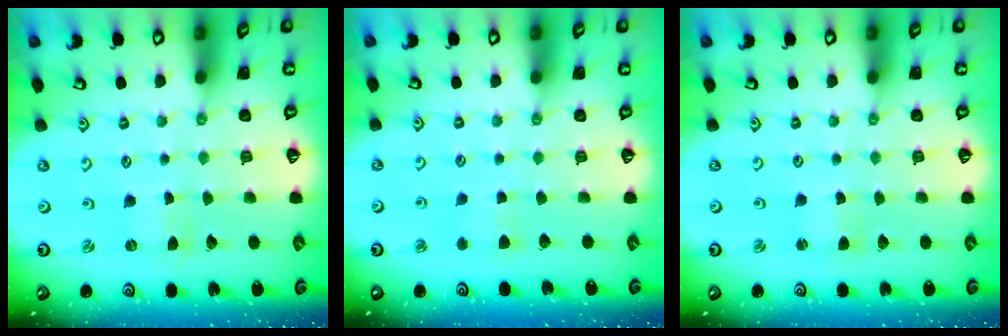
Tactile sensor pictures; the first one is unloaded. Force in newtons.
{"total": 3.1, "press": 3.1, "slide": 0.5}
{"total": 1.3, "press": 1.2, "slide": 0.2}